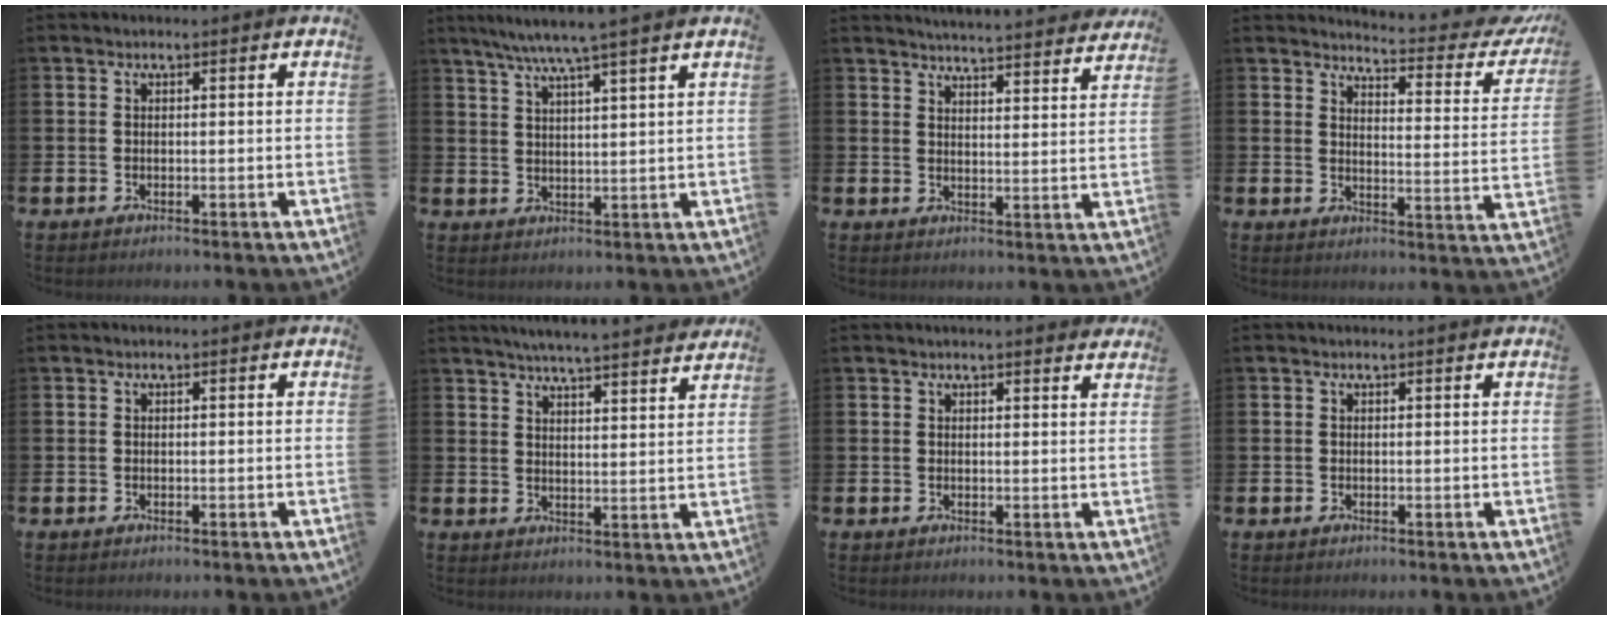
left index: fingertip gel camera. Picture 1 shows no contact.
{"total": 5.4, "force": [4.7, -1.0, 2.4], "torque": [-0.067, -0.017, 0.083]}
{"total": 4.9, "force": [4.8, -0.1, 0.3], "torque": [-0.019, -0.036, 0.087]}
{"total": 4.3, "force": [4.1, 0.6, 1.1], "torque": [-0.025, -0.045, 0.061]}
{"total": 0.0}
{"total": 5.6, "force": [5.5, -0.5, 1.0], "torque": [-0.034, -0.032, 0.097]}
{"total": 1.8, "force": [1.8, -0.1, 0.1], "torque": [0.004, -0.012, 0.032]}
{"total": 0.0}